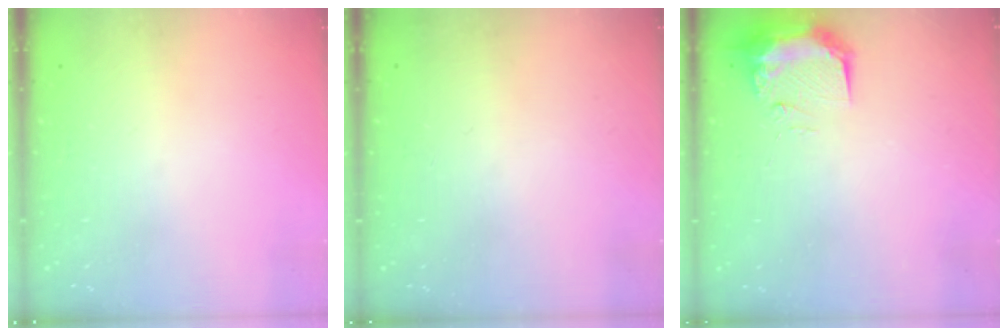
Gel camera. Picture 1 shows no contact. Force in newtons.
{"total": 2.8, "press": 2.2, "slide": 1.7}
{"total": 9.2, "press": 9.0, "slide": 1.5}